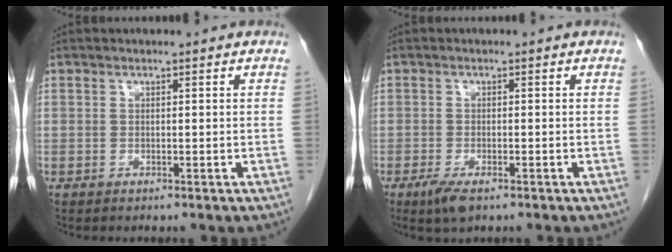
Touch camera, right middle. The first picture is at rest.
{"total": 3.6, "force": [-2.2, 1.1, 2.6], "torque": [-0.056, -0.007, -0.038]}